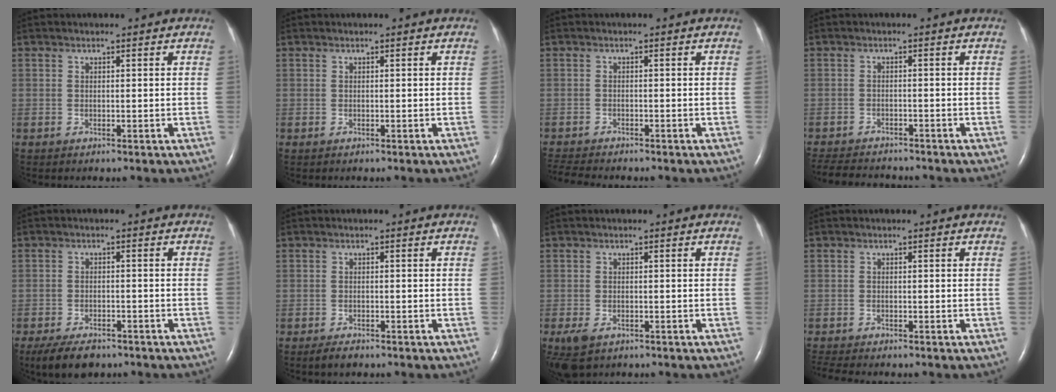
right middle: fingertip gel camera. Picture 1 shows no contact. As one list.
[{"total": 0.0}, {"total": 4.7, "force": [-4.4, 0.4, 1.6], "torque": [-0.027, -0.014, -0.072]}, {"total": 8.8, "force": [-8.1, 1.8, 2.7], "torque": [-0.048, -0.007, -0.118]}, {"total": 6.6, "force": [-5.0, 2.8, 3.2], "torque": [-0.059, -0.006, -0.080]}, {"total": 1.9, "force": [-1.5, 0.6, 1.0], "torque": [-0.026, -0.004, -0.023]}, {"total": 4.5, "force": [-2.6, 2.5, 2.6], "torque": [-0.061, -0.011, -0.040]}, {"total": 3.8, "force": [-3.4, 0.3, 1.6], "torque": [-0.028, -0.010, -0.055]}]